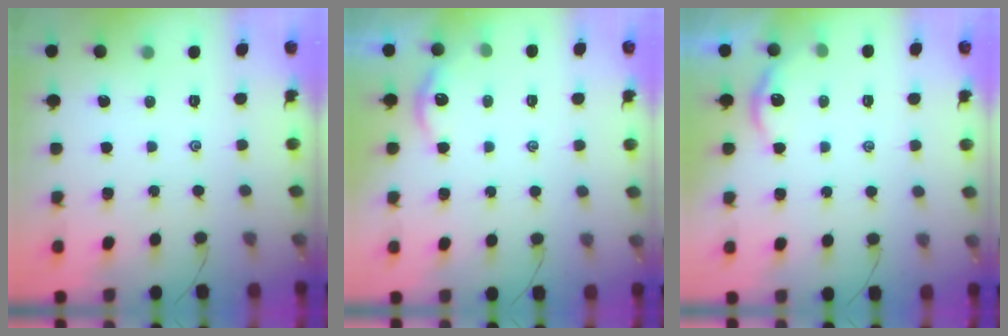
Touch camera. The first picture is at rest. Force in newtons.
{"total": 5.1, "press": 5.1, "slide": 0.4}
{"total": 3.8, "press": 3.8, "slide": 0.3}